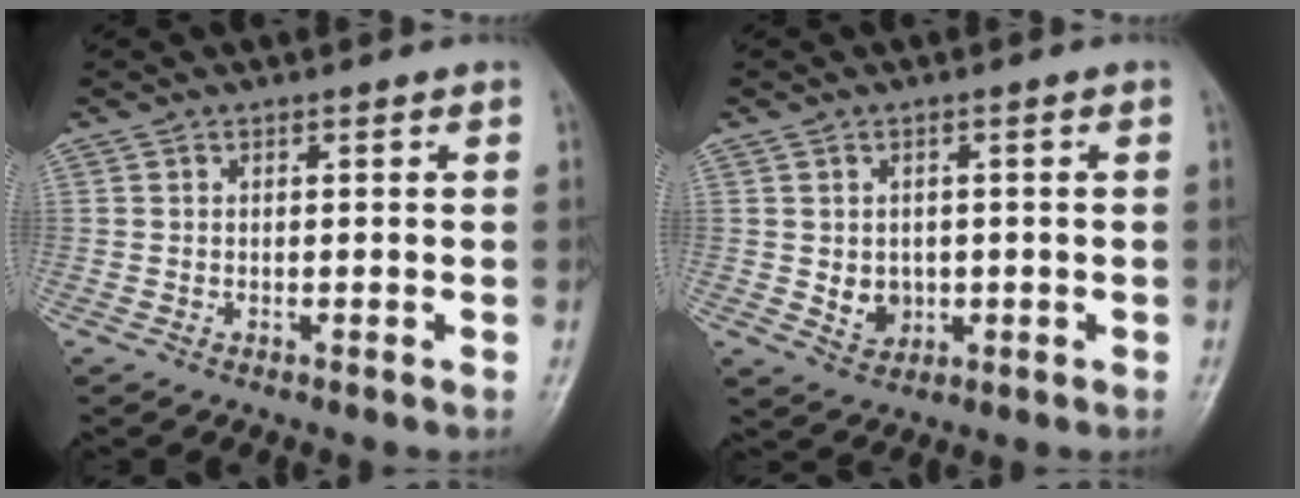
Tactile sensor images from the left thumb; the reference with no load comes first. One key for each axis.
{"total": 4.0, "fx": -0.4, "fy": 3.5, "fz": 2.0, "tx": -0.014, "ty": 0.000, "tz": 0.004}